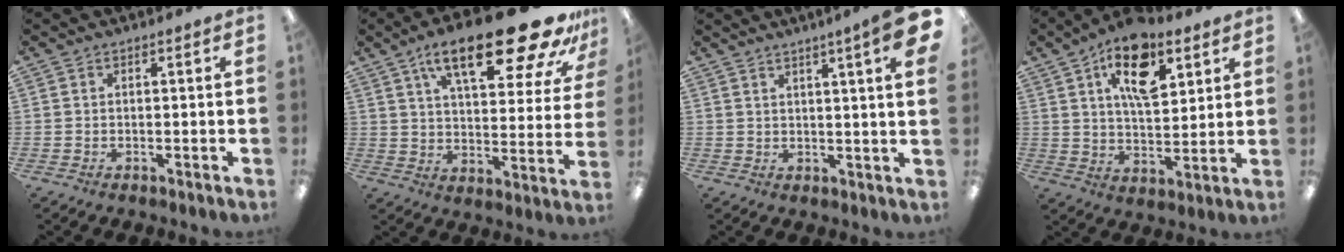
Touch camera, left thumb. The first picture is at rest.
{"total": 25.6, "force": [15.6, 8.5, 18.5], "torque": [-0.271, -0.091, 0.246]}
{"total": 7.6, "force": [4.1, 0.6, 6.4], "torque": [-0.094, -0.019, 0.064]}
{"total": 15.1, "force": [8.3, 7.5, 10.2], "torque": [-0.155, -0.025, 0.142]}